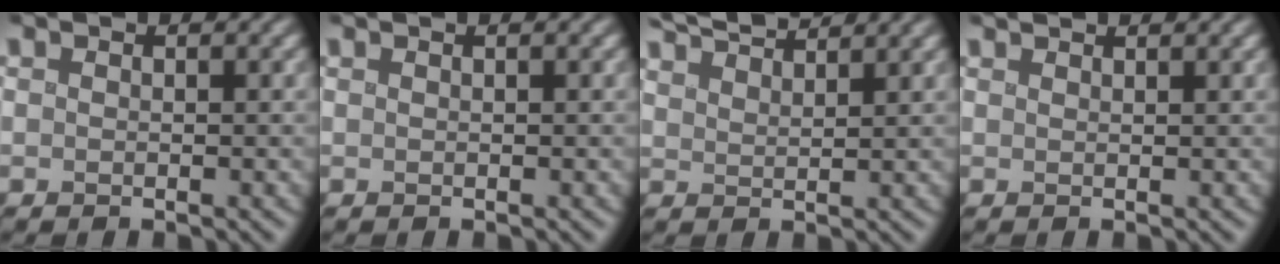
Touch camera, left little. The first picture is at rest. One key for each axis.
{"total": 0.9, "fx": 0.6, "fy": 0.4, "fz": 0.6, "tx": 0.000, "ty": 0.003, "tz": -0.003}
{"total": 4.9, "fx": 4.5, "fy": 0.6, "fz": 1.7, "tx": -0.030, "ty": 0.019, "tz": 0.070}
{"total": 2.2, "fx": 1.9, "fy": 0.6, "fz": 0.9, "tx": 0.006, "ty": 0.009, "tz": 0.008}